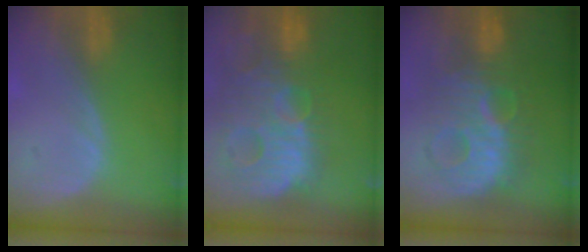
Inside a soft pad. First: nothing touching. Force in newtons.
{"total": 14.5, "press": 12.5, "slide": 7.3}
{"total": 10.1, "press": 10.1, "slide": 0.3}